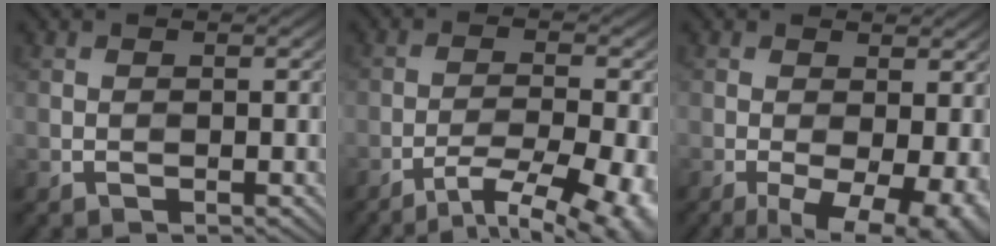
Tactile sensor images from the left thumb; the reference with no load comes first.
{"total": 10.9, "force": [-7.3, 3.0, 7.5], "torque": [-0.129, -0.015, -0.091]}
{"total": 9.4, "force": [-3.0, 4.1, 7.9], "torque": [-0.119, -0.015, -0.039]}